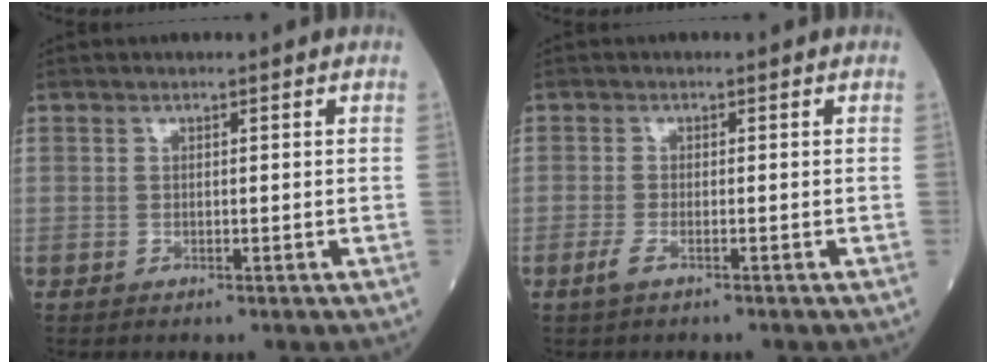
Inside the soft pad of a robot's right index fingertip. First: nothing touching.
{"total": 1.8, "force": [-1.1, 0.2, 1.4], "torque": [-0.036, -0.004, -0.025]}